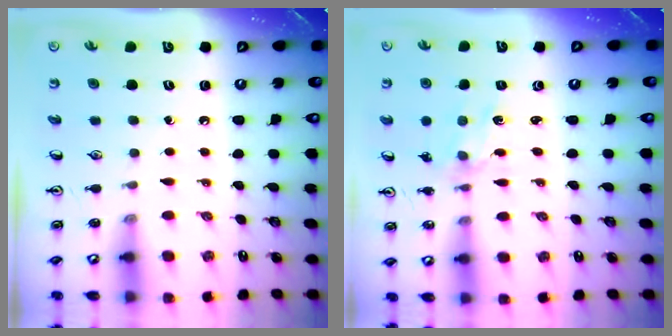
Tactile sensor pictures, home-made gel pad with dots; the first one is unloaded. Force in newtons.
{"total": 1.1, "press": 1.0, "slide": 0.3}